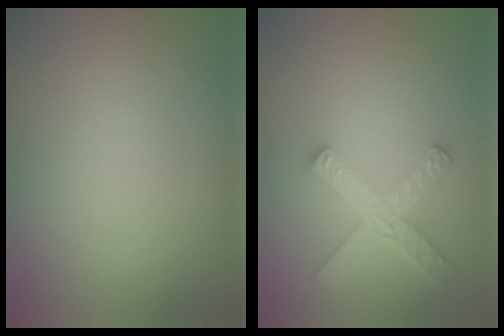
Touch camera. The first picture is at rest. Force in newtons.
{"total": 4.7, "press": 3.5, "slide": 3.1}